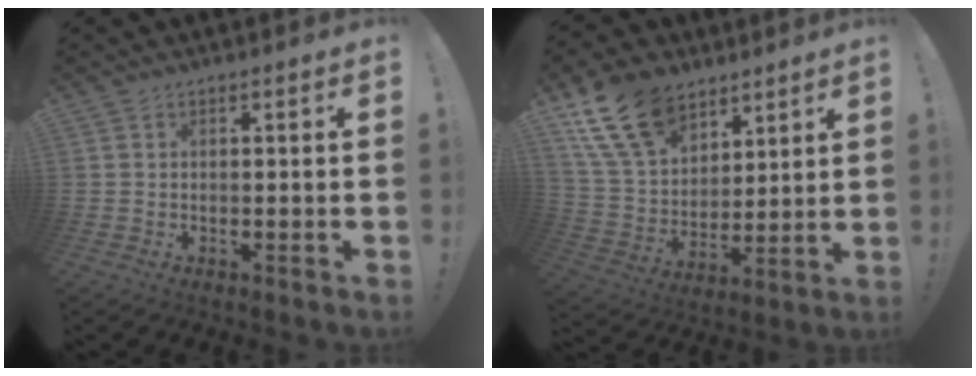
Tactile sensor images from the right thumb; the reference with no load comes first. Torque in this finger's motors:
{"motor_torque": [1.33, 1.64, 0.29, 0.29, 0.07]}